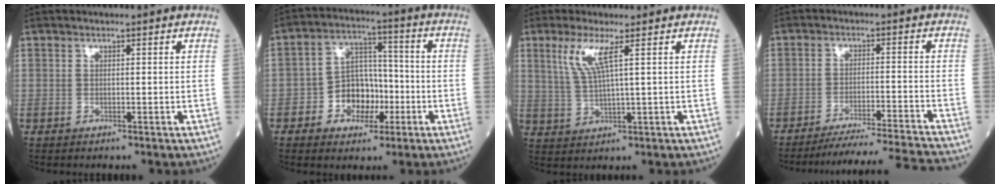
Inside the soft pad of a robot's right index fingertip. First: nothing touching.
{"total": 8.5, "force": [-2.8, 6.0, 5.4], "torque": [-0.101, 0.027, -0.044]}
{"total": 5.3, "force": [2.3, -0.2, 4.8], "torque": [-0.106, -0.001, 0.052]}
{"total": 15.6, "force": [-15.0, -2.1, 4.1], "torque": [-0.050, -0.018, -0.214]}